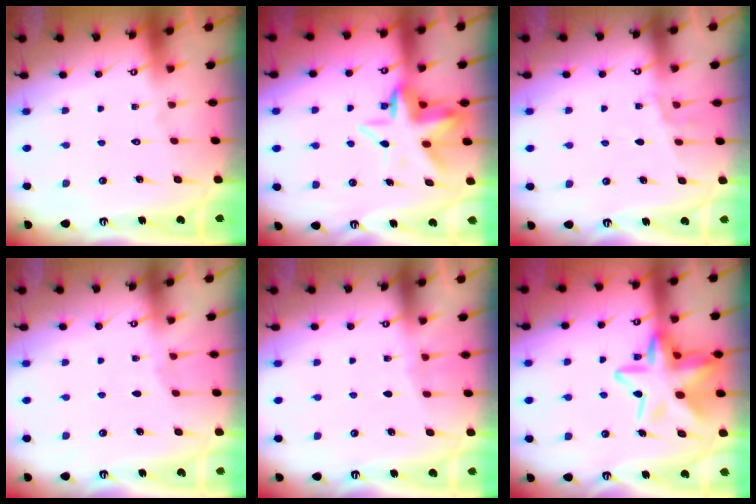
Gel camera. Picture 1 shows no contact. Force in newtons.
{"total": 8.5, "press": 8.1, "slide": 2.7}
{"total": 4.7, "press": 4.5, "slide": 1.3}
{"total": 2.5, "press": 2.5, "slide": 0.4}
{"total": 4.3, "press": 4.3, "slide": 0.4}
{"total": 17.4, "press": 17.3, "slide": 1.5}